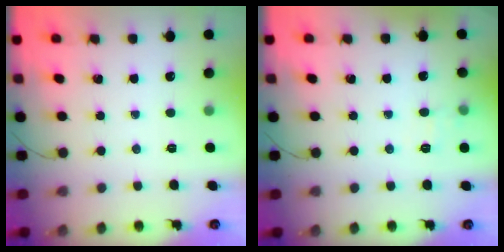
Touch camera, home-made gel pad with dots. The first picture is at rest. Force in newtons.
{"total": 6.9, "press": 6.7, "slide": 1.6}